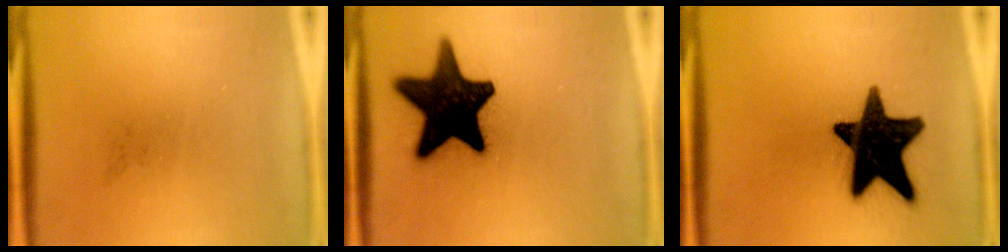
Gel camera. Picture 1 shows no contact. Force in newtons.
{"total": 18.1}
{"total": 18.3}